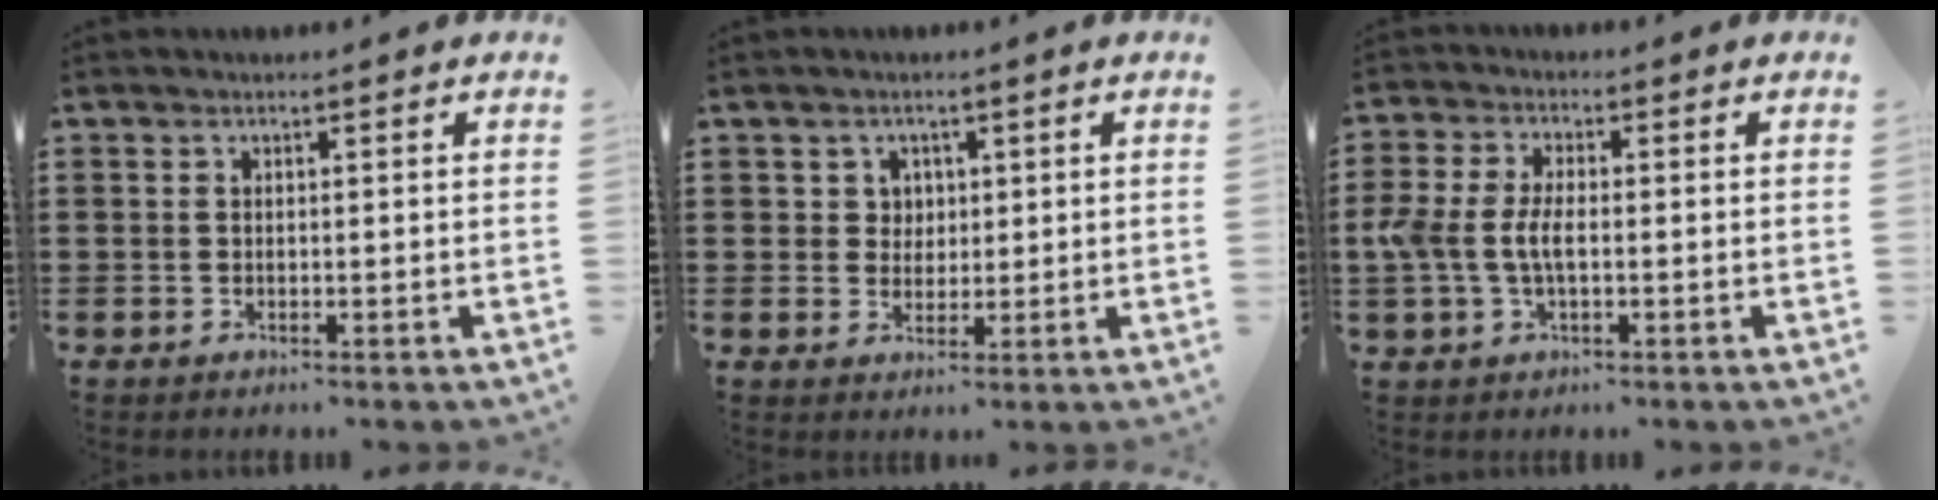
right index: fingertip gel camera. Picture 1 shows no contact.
{"total": 2.6, "force": [1.0, 2.4, 0.6], "torque": [-0.014, 0.007, 0.015]}
{"total": 5.2, "force": [-0.8, 2.7, 4.4], "torque": [-0.117, -0.007, -0.025]}